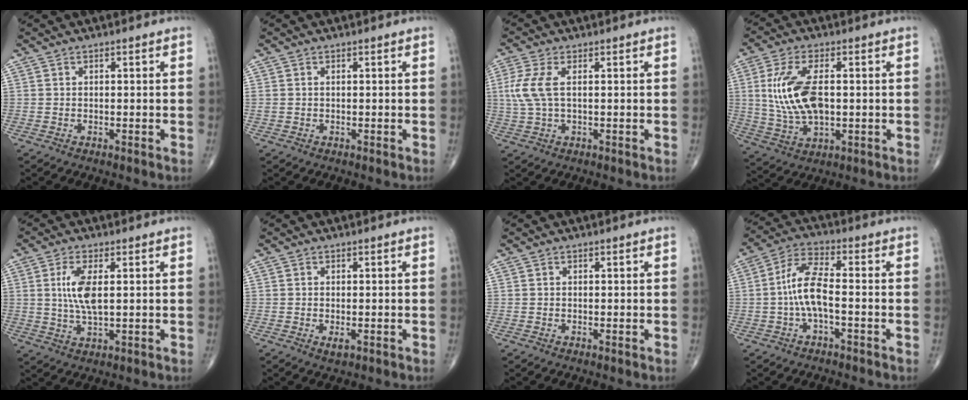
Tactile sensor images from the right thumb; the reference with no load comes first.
{"total": 0.7, "force": [0.1, 0.5, 0.5], "torque": [-0.015, 0.006, 0.007]}
{"total": 6.1, "force": [1.0, 2.6, 5.5], "torque": [-0.153, 0.011, 0.021]}
{"total": 12.9, "force": [1.2, 6.5, 11.1], "torque": [-0.228, 0.001, 0.031]}
{"total": 6.8, "force": [1.2, 2.5, 6.3], "torque": [-0.133, -0.006, 0.026]}
{"total": 1.4, "force": [-0.5, 0.6, 1.1], "torque": [-0.017, -0.002, -0.005]}
{"total": 0.0}
{"total": 8.0, "force": [-1.4, 2.6, 7.4], "torque": [-0.159, 0.030, -0.032]}